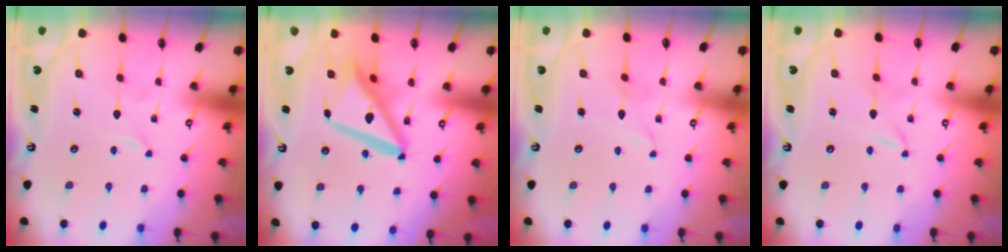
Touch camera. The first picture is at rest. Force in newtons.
{"total": 14.0, "press": 13.9, "slide": 1.7}
{"total": 2.0, "press": 2.0, "slide": 0.1}
{"total": 2.0, "press": 2.0, "slide": 0.3}